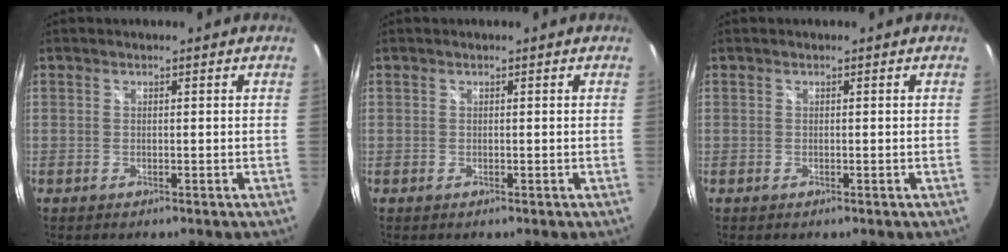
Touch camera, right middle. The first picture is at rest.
{"total": 0.0}
{"total": 0.0}